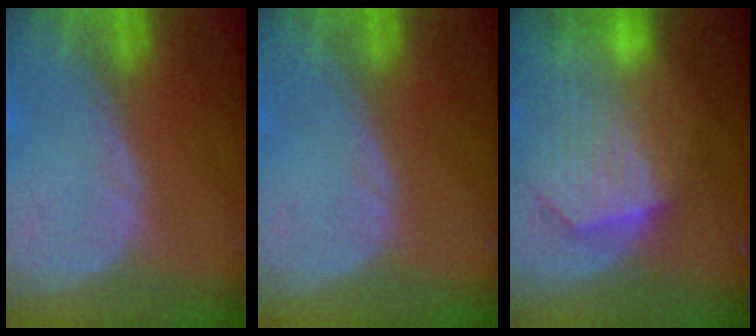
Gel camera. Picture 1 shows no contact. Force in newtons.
{"total": 0.0}
{"total": 10.3, "press": 8.9, "slide": 5.3}